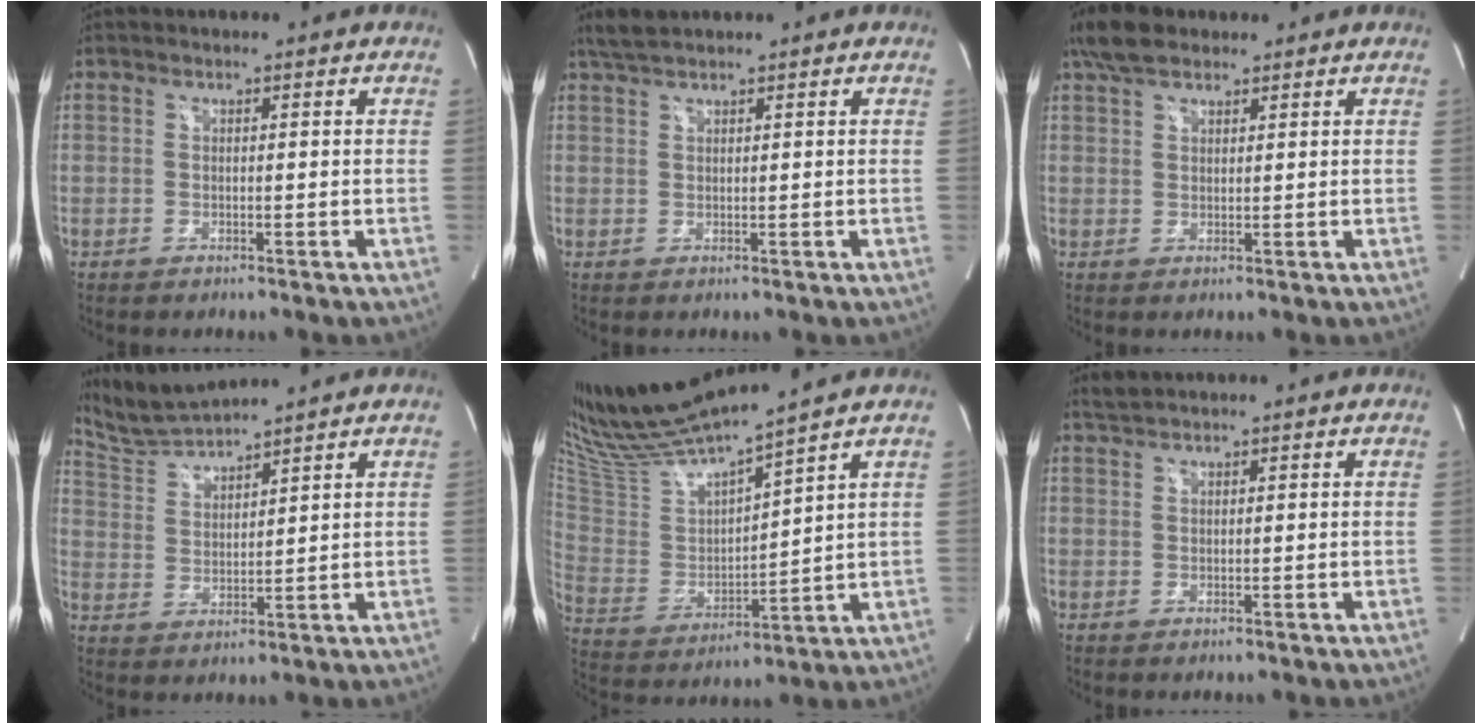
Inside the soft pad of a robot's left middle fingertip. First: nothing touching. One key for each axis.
{"total": 2.4, "fx": 2.1, "fy": 0.2, "fz": 1.0, "tx": -0.026, "ty": 0.013, "tz": 0.045}
{"total": 5.0, "fx": 3.8, "fy": 2.2, "fz": 2.4, "tx": -0.056, "ty": 0.022, "tz": 0.076}
{"total": 6.8, "fx": 6.6, "fy": -1.3, "fz": 0.4, "tx": -0.028, "ty": 0.006, "tz": 0.146}
{"total": 16.1, "fx": 14.4, "fy": -0.7, "fz": 7.1, "tx": -0.143, "ty": -0.013, "tz": 0.285}
{"total": 1.2, "fx": 1.2, "fy": -0.2, "fz": 0.1, "tx": -0.008, "ty": 0.010, "tz": 0.030}